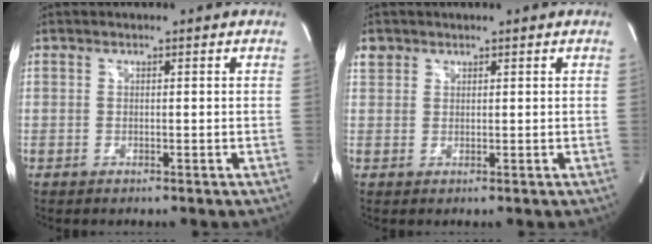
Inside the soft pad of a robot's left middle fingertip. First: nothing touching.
{"total": 1.8, "force": [1.2, 1.3, 0.1], "torque": [0.004, 0.007, 0.020]}